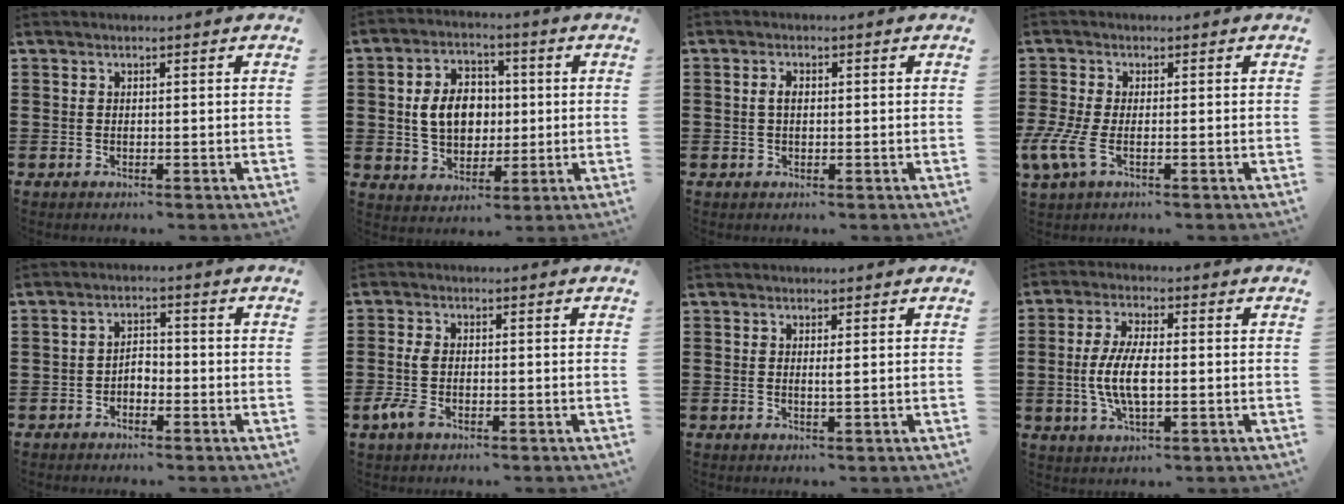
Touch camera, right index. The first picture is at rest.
{"total": 8.0, "force": [0.4, 6.0, 5.2], "torque": [-0.113, 0.009, -0.001]}
{"total": 1.7, "force": [0.2, 0.9, 1.5], "torque": [-0.031, 0.006, 0.002]}
{"total": 4.9, "force": [-1.9, 2.0, 4.1], "torque": [-0.107, -0.015, -0.038]}
{"total": 2.2, "force": [-1.5, 1.2, 1.0], "torque": [-0.024, 0.006, -0.034]}
{"total": 3.4, "force": [-1.2, 1.8, 2.6], "torque": [-0.077, -0.007, -0.031]}
{"total": 0.9, "force": [0.2, 0.0, 0.9], "torque": [-0.018, -0.003, 0.002]}
{"total": 7.3, "force": [-0.9, 2.6, 6.8], "torque": [-0.153, -0.007, -0.026]}